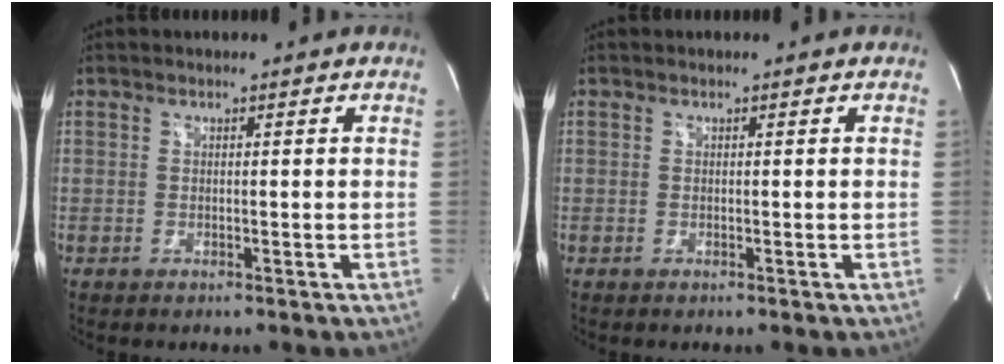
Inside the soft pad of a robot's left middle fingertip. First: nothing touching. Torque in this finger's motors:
{"motor_torque": [-0.03, 0.03, 0.00, -0.01]}